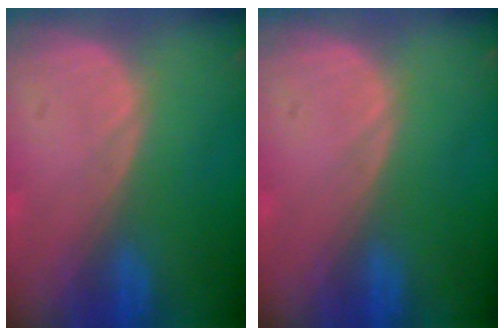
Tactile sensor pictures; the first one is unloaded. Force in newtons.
{"total": 0.0}